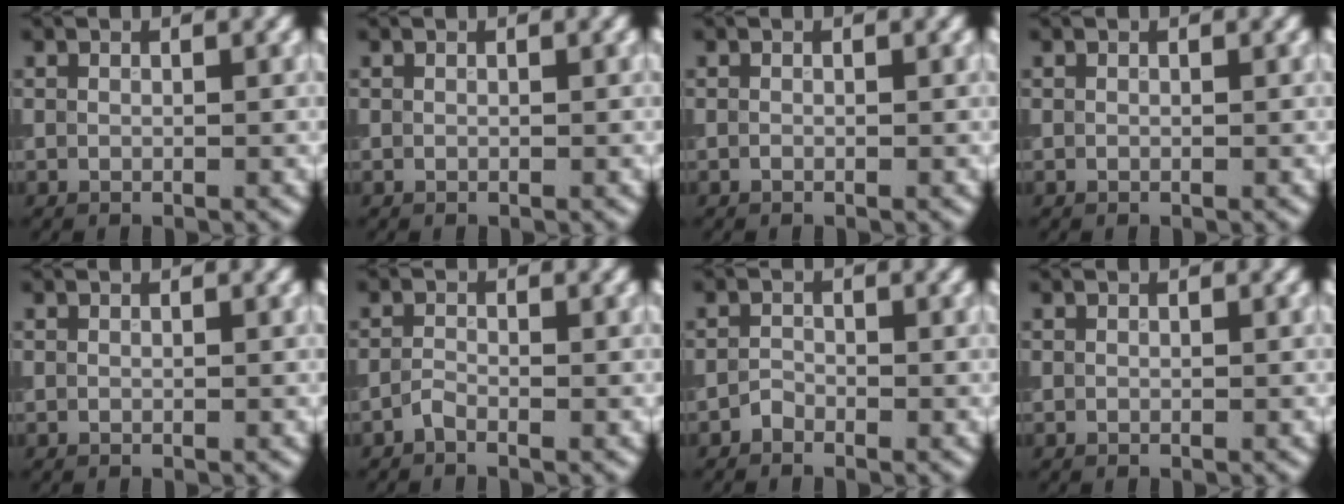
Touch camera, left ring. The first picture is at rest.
{"total": 0.0}
{"total": 0.0}
{"total": 0.0}
{"total": 0.0}
{"total": 0.9, "force": [-0.7, 0.2, 0.5], "torque": [-0.011, 0.001, -0.018]}
{"total": 0.9, "force": [-0.7, 0.4, 0.2], "torque": [-0.001, 0.002, -0.016]}
{"total": 0.0}